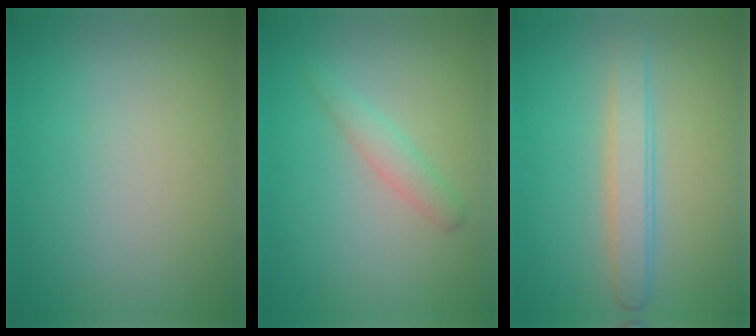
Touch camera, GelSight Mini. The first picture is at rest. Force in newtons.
{"total": 1.6, "press": 1.6, "slide": 0.1}
{"total": 2.7, "press": 2.7, "slide": 0.1}